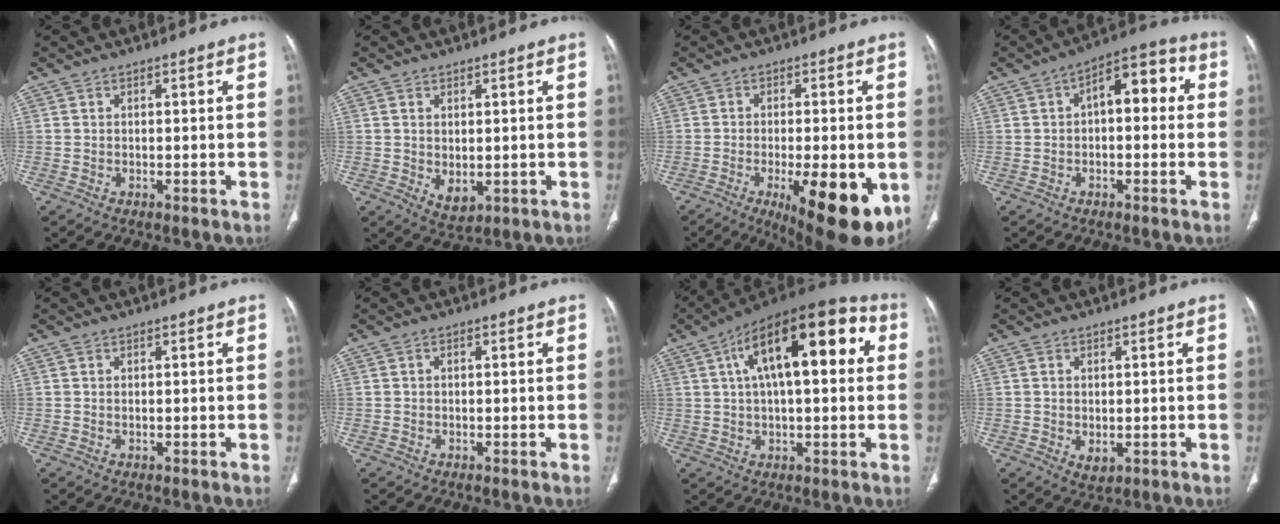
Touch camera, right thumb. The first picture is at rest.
{"total": 4.2, "force": [-0.3, 2.6, 3.3], "torque": [-0.052, -0.008, 0.009]}
{"total": 17.0, "force": [-5.7, 5.8, 14.9], "torque": [-0.169, -0.017, -0.066]}
{"total": 9.5, "force": [1.0, 5.1, 7.9], "torque": [-0.078, 0.035, 0.004]}
{"total": 0.0}
{"total": 0.0}
{"total": 21.5, "force": [5.8, 8.9, 18.7], "torque": [-0.274, 0.034, 0.081]}
{"total": 2.9, "force": [-0.3, 1.8, 2.2], "torque": [-0.037, -0.005, 0.004]}